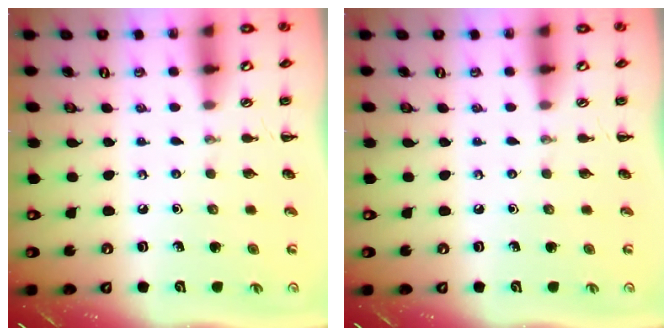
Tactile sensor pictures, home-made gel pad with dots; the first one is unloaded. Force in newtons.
{"total": 0.0}